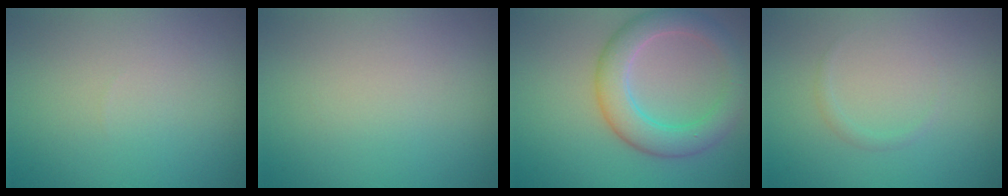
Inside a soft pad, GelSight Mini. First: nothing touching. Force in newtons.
{"total": 0.0}
{"total": 5.2, "press": 5.2, "slide": 0.2}
{"total": 0.7, "press": 0.7, "slide": 0.0}